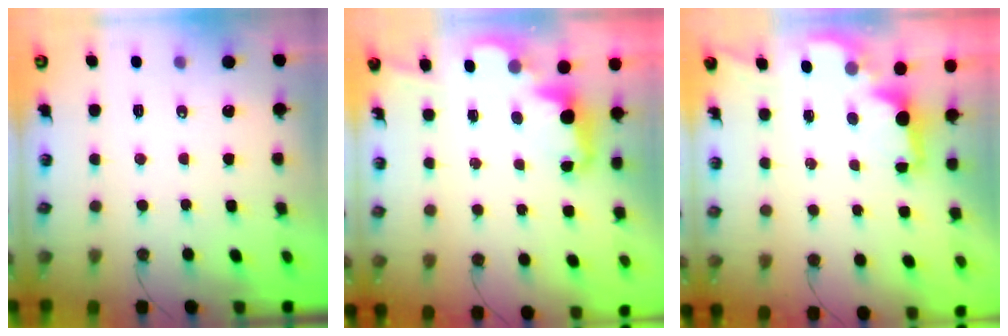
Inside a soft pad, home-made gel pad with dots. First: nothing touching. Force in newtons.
{"total": 2.5, "press": 2.5, "slide": 0.6}
{"total": 1.6, "press": 1.4, "slide": 0.7}